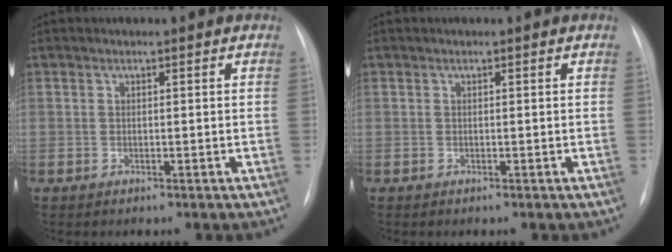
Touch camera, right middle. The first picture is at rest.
{"total": 0.0}